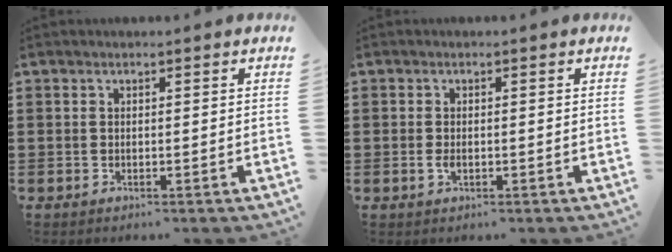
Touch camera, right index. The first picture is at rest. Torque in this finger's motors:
{"motor_torque": [1.31, 0.83, 0.07, 0.04]}